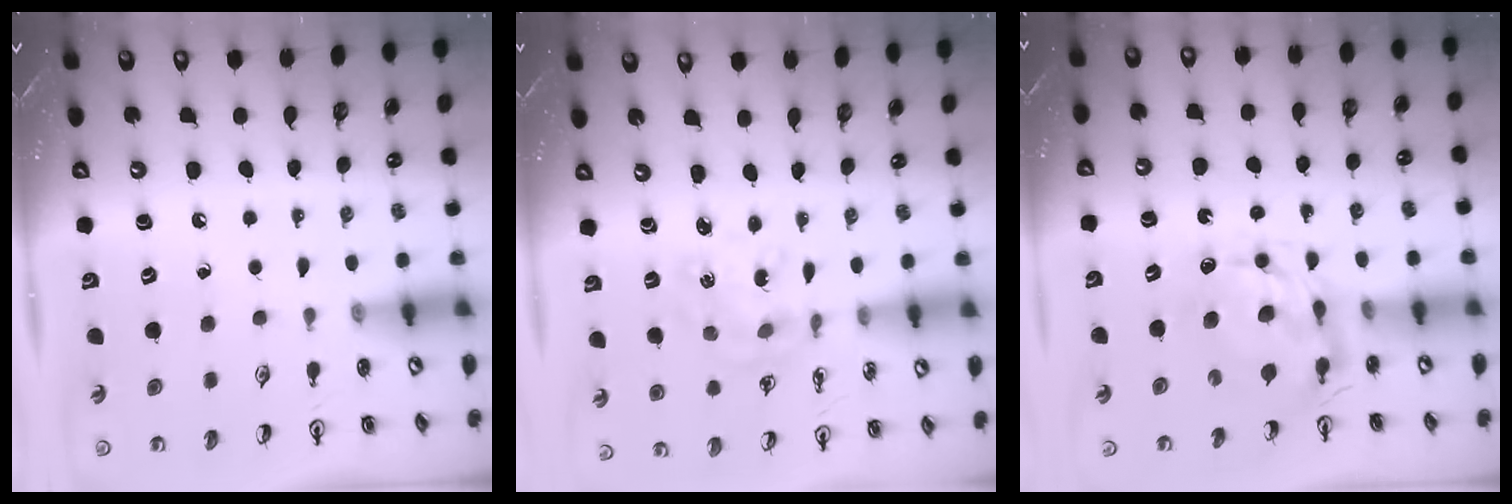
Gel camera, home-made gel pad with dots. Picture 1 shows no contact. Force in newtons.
{"total": 1.4, "press": 1.4, "slide": 0.2}
{"total": 7.2, "press": 7.2, "slide": 0.8}